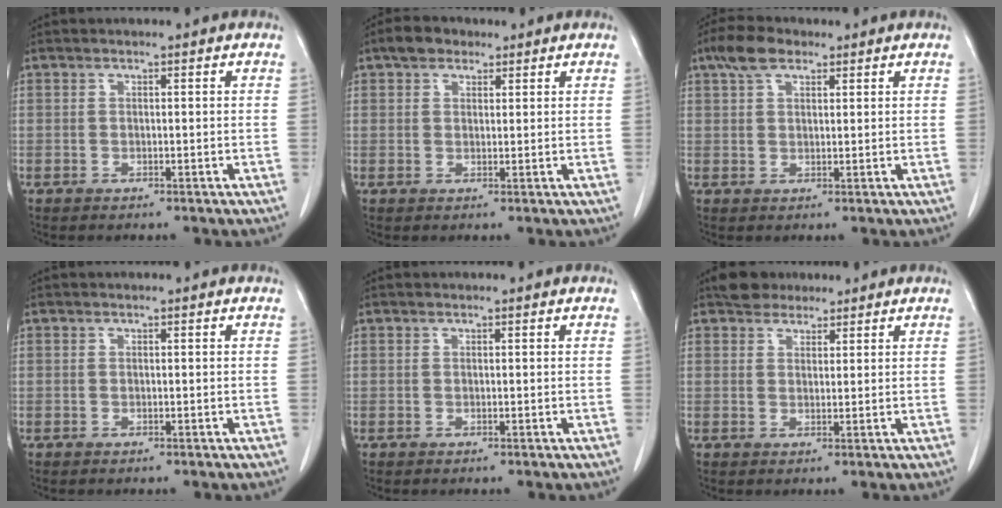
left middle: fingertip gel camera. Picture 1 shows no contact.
{"total": 3.5, "force": [2.3, 2.2, 1.5], "torque": [-0.030, 0.015, 0.039]}
{"total": 4.9, "force": [3.2, 2.3, 2.9], "torque": [-0.063, 0.017, 0.061]}
{"total": 0.0}
{"total": 0.0}
{"total": 3.8, "force": [3.1, 2.0, 0.8], "torque": [-0.017, 0.017, 0.053]}